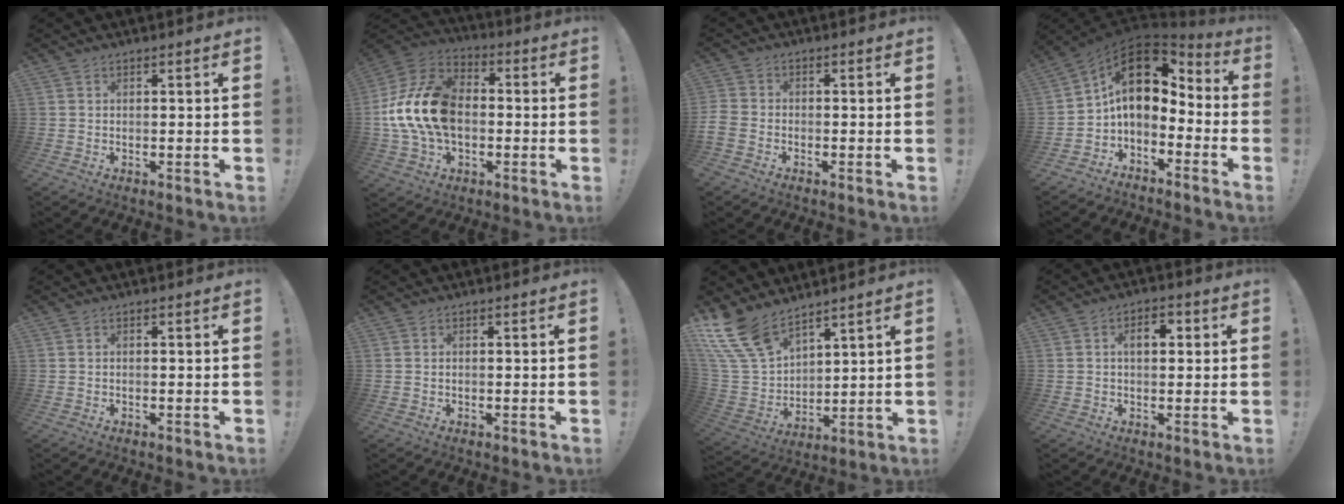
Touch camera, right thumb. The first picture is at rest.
{"total": 20.7, "force": [-0.6, 14.4, 14.9], "torque": [-0.274, 0.030, 0.000]}
{"total": 4.0, "force": [-2.2, 2.8, 1.9], "torque": [-0.046, 0.006, -0.042]}
{"total": 14.3, "force": [3.9, 9.2, 10.3], "torque": [-0.170, -0.017, 0.072]}
{"total": 0.0}
{"total": 0.0}
{"total": 15.2, "force": [11.7, 7.3, 6.3], "torque": [-0.147, -0.081, 0.224]}
{"total": 5.5, "force": [0.9, 3.2, 4.4], "torque": [-0.063, 0.007, 0.007]}